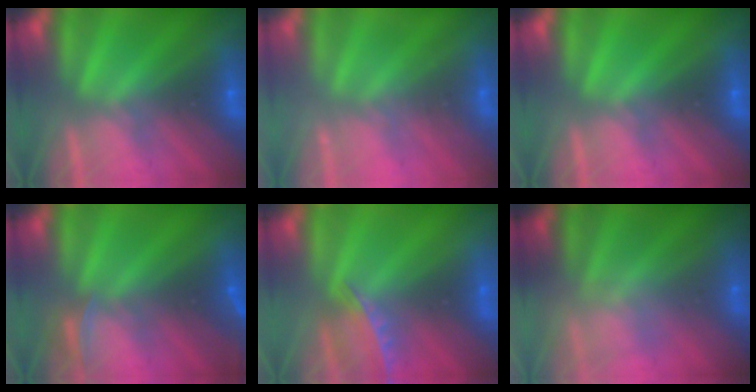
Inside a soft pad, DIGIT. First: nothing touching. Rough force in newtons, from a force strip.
{"total": 2.4}
{"total": 0.0}
{"total": 2.5}
{"total": 5.8}
{"total": 2.3}